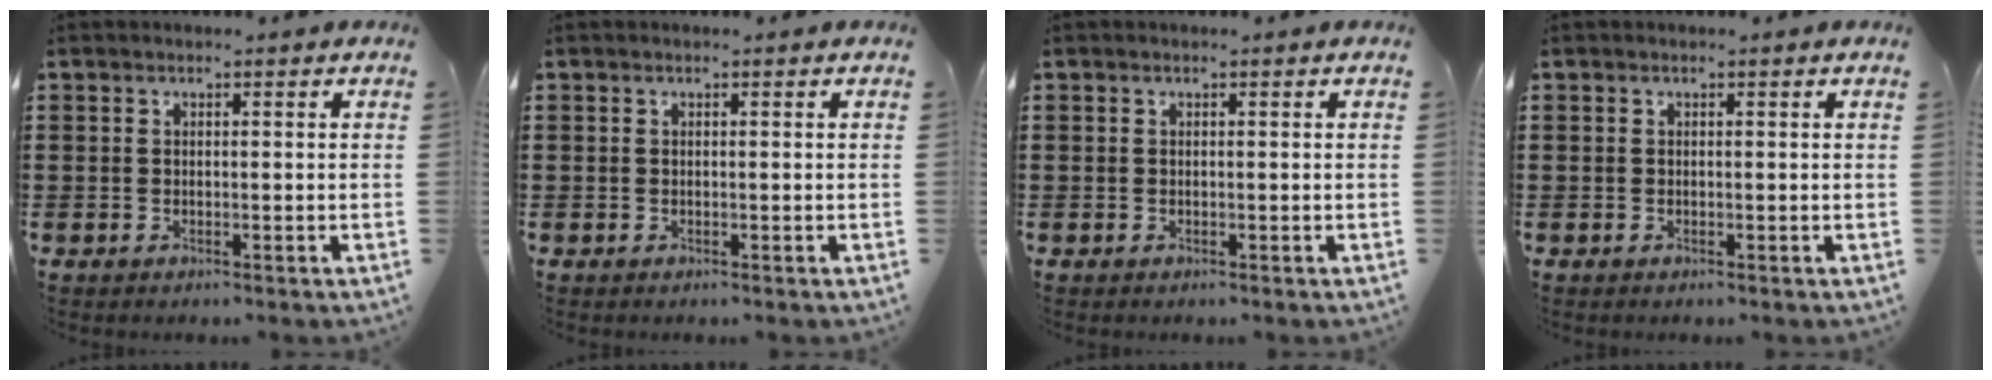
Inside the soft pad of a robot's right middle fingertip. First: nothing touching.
{"total": 0.0}
{"total": 0.0}
{"total": 0.0}